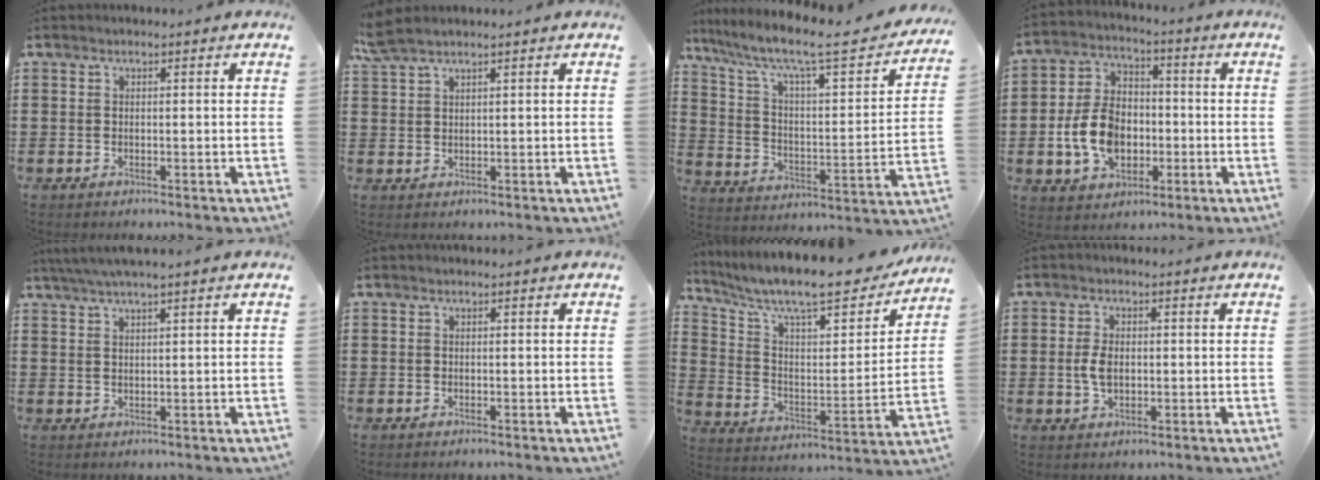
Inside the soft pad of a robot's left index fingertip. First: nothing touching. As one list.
[{"total": 2.6, "force": [2.0, 0.4, 1.6], "torque": [-0.036, 0.000, 0.038]}, {"total": 8.4, "force": [6.0, 1.0, 5.7], "torque": [-0.127, -0.046, 0.090]}, {"total": 9.8, "force": [-1.9, 7.2, 6.4], "torque": [-0.160, 0.013, -0.038]}, {"total": 2.9, "force": [2.2, -0.2, 1.9], "torque": [-0.040, 0.003, 0.039]}, {"total": 0.0}, {"total": 11.2, "force": [9.4, 1.7, 5.9], "torque": [-0.137, -0.065, 0.156]}, {"total": 3.8, "force": [0.1, 2.1, 3.2], "torque": [-0.079, -0.001, -0.002]}]